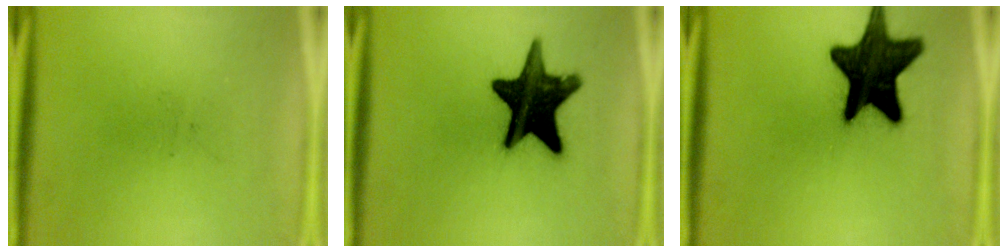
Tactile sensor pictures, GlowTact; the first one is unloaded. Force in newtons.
{"total": 16.8}
{"total": 17.4}